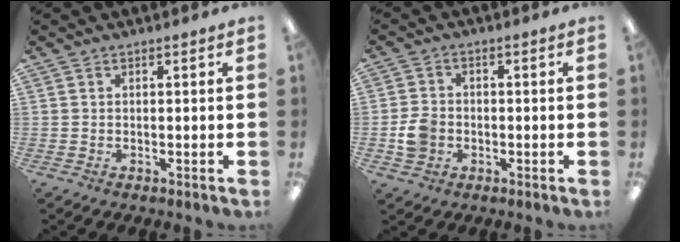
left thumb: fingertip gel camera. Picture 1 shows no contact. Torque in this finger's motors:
{"motor_torque": [-0.40, 0.52, 0.24, -0.26, 0.02]}